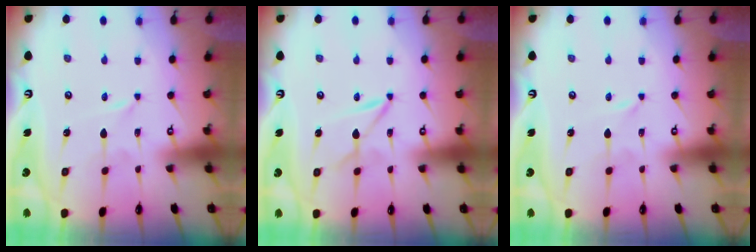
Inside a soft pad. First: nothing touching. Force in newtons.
{"total": 2.0, "press": 2.0, "slide": 0.1}
{"total": 0.0}